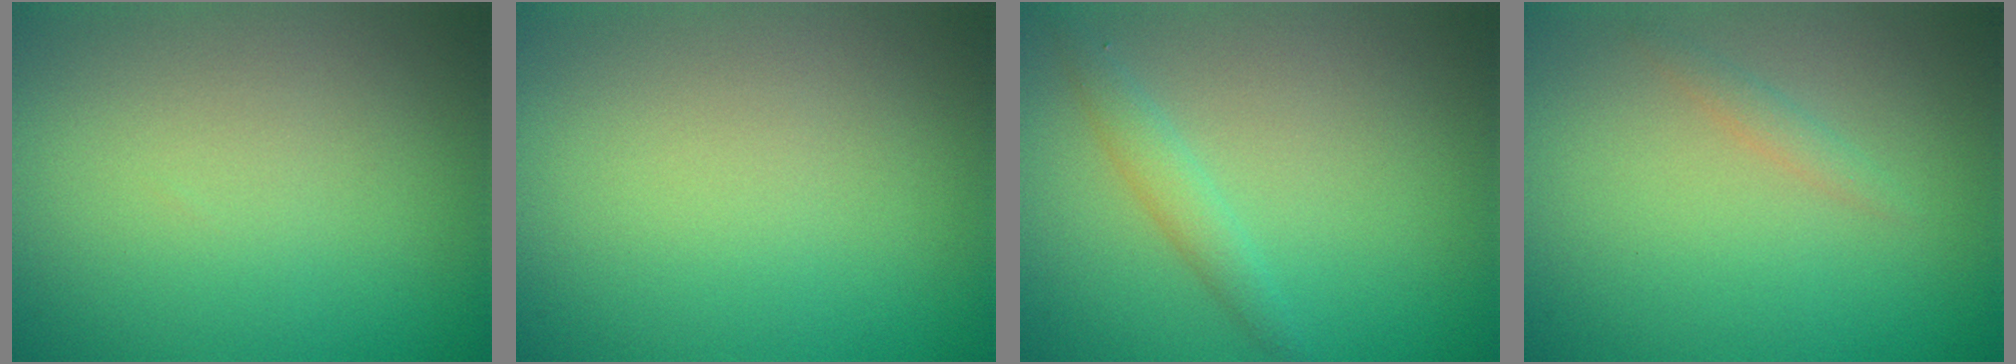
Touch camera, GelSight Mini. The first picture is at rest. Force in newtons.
{"total": 0.0}
{"total": 1.6, "press": 1.6, "slide": 0.1}
{"total": 0.9, "press": 0.9, "slide": 0.1}